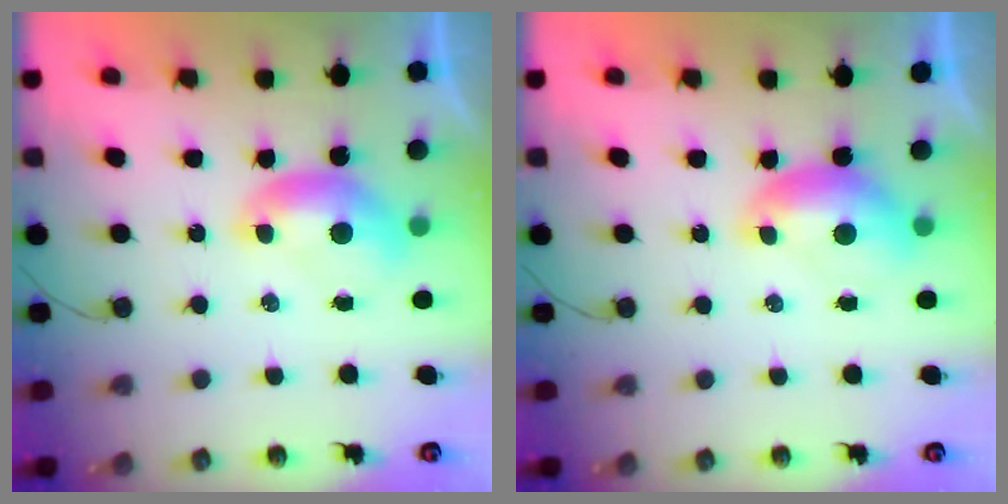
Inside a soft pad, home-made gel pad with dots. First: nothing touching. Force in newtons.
{"total": 0.9, "press": 0.8, "slide": 0.3}